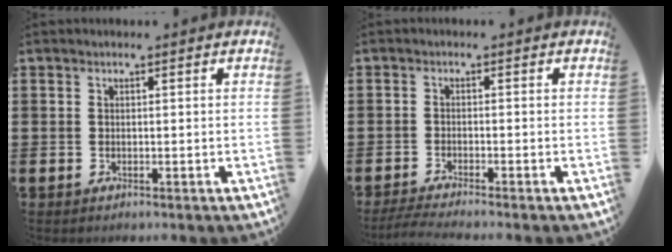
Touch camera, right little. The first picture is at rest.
{"total": 1.8, "force": [-1.4, 0.0, 1.0], "torque": [-0.016, 0.002, -0.027]}